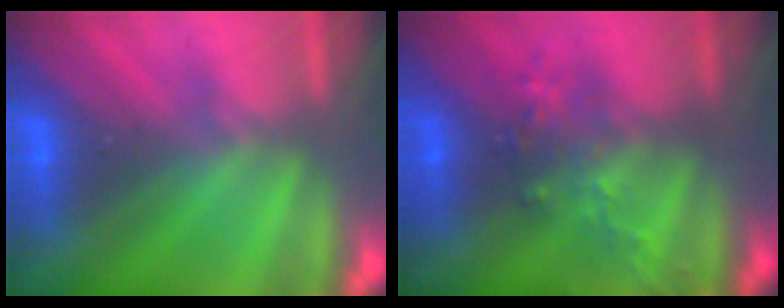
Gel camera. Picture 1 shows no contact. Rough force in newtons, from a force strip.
{"total": 2.6}